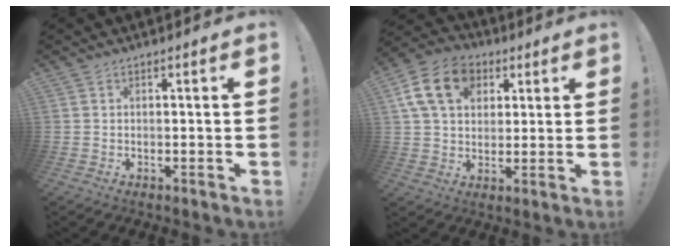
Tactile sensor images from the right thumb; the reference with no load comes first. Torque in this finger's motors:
{"motor_torque": [0.63, 1.14, 1.36, 0.23, 0.09]}